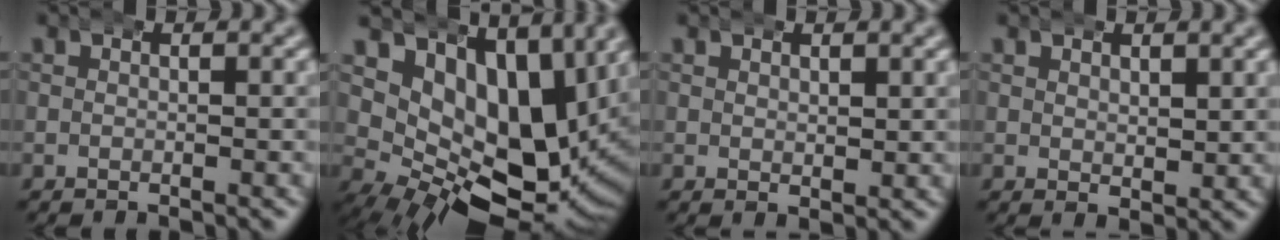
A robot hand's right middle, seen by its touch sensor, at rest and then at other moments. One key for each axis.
{"total": 16.0, "fx": 3.0, "fy": 10.6, "fz": 11.6, "tx": -0.190, "ty": -0.027, "tz": 0.053}
{"total": 1.7, "fx": 1.7, "fy": 0.1, "fz": 0.0, "tx": 0.006, "ty": 0.000, "tz": 0.029}
{"total": 2.1, "fx": 2.1, "fy": 0.3, "fz": 0.1, "tx": 0.007, "ty": 0.000, "tz": 0.037}